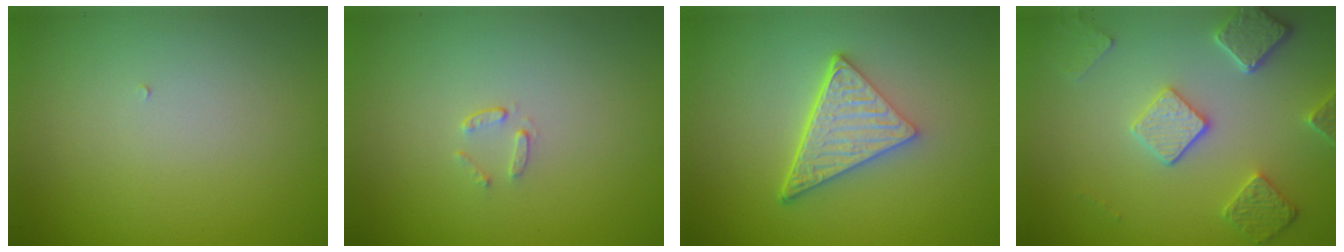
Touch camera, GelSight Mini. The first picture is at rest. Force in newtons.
{"total": 0.7, "press": 0.4, "slide": 0.6}
{"total": 4.9, "press": 3.5, "slide": 3.5}
{"total": 4.9, "press": 4.0, "slide": 2.9}